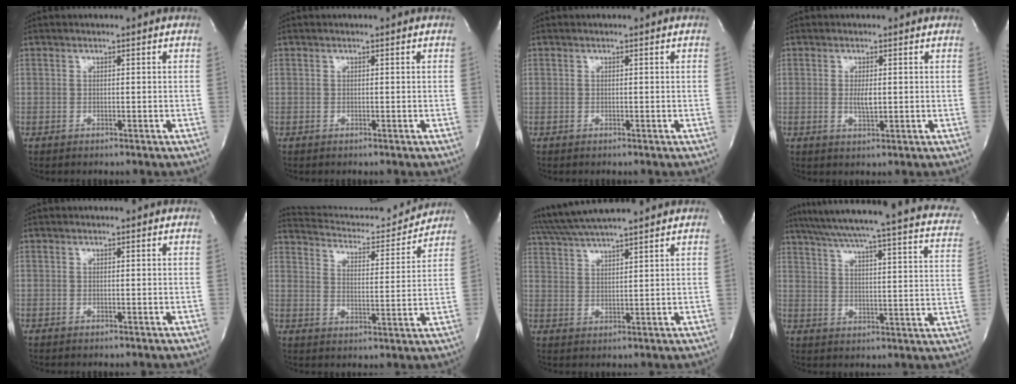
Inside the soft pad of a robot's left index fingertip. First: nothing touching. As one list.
[{"total": 0.0}, {"total": 0.0}, {"total": 2.1, "force": [0.0, 0.7, 2.0], "torque": [-0.038, -0.007, 0.002]}, {"total": 0.0}, {"total": 15.3, "force": [15.0, 1.5, 2.6], "torque": [-0.040, -0.023, 0.209]}, {"total": 12.3, "force": [10.9, 0.5, 5.8], "torque": [-0.110, 0.030, 0.178]}, {"total": 27.9, "force": [22.3, 3.2, 16.5], "torque": [-0.238, -0.019, 0.265]}]